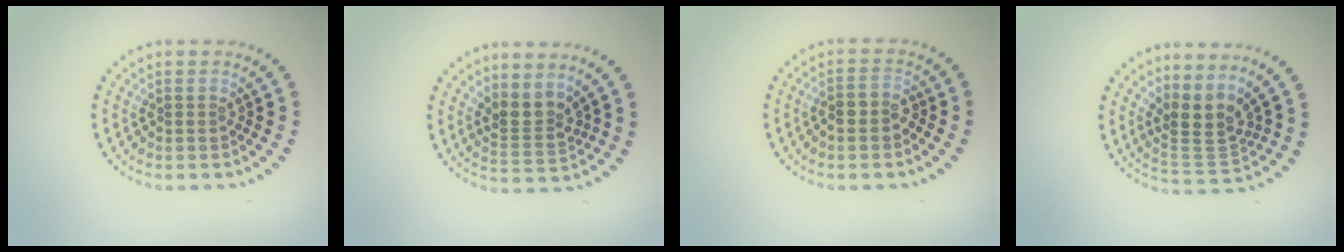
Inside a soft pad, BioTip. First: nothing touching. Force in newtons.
{"total": 2.6, "press": 1.9, "slide": 1.8}
{"total": 1.9, "press": 1.8, "slide": 0.8}
{"total": 3.3, "press": 2.4, "slide": 2.2}